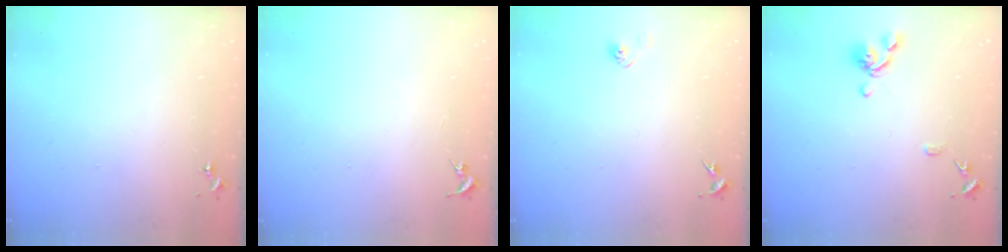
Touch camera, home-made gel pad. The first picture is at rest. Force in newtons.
{"total": 0.0}
{"total": 3.2, "press": 3.0, "slide": 0.9}
{"total": 10.4, "press": 10.3, "slide": 1.3}